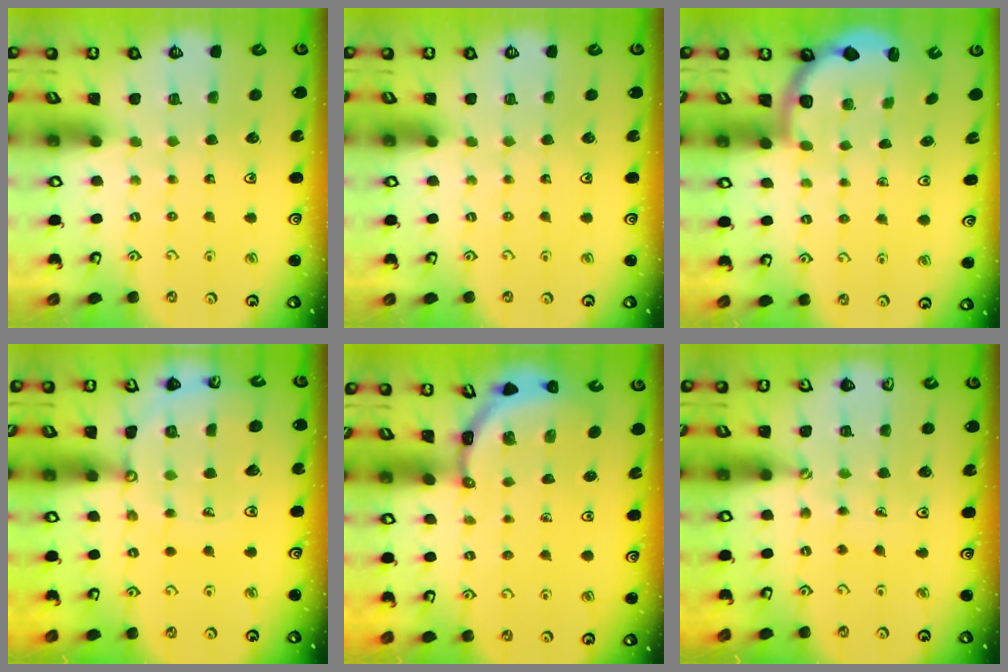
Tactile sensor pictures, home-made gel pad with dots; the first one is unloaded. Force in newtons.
{"total": 0.0}
{"total": 3.1, "press": 2.7, "slide": 1.5}
{"total": 12.9, "press": 12.8, "slide": 1.6}
{"total": 3.5, "press": 3.5, "slide": 0.3}
{"total": 2.8, "press": 2.5, "slide": 1.3}